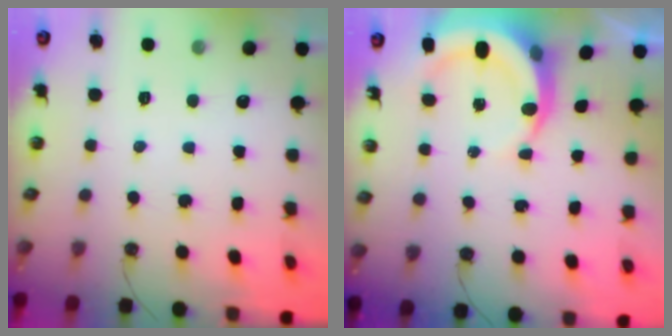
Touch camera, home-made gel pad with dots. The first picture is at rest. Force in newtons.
{"total": 8.4, "press": 8.3, "slide": 1.3}